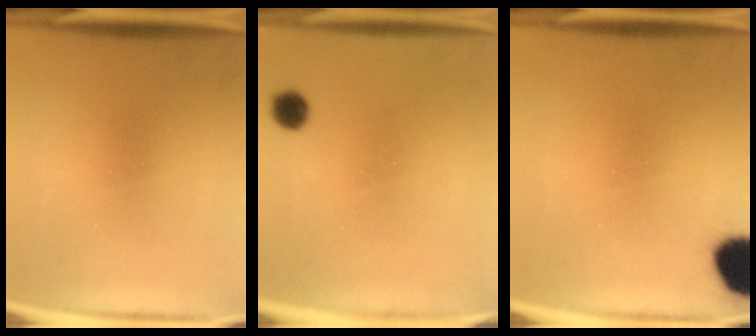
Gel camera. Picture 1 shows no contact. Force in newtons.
{"total": 3.2}
{"total": 11.6}